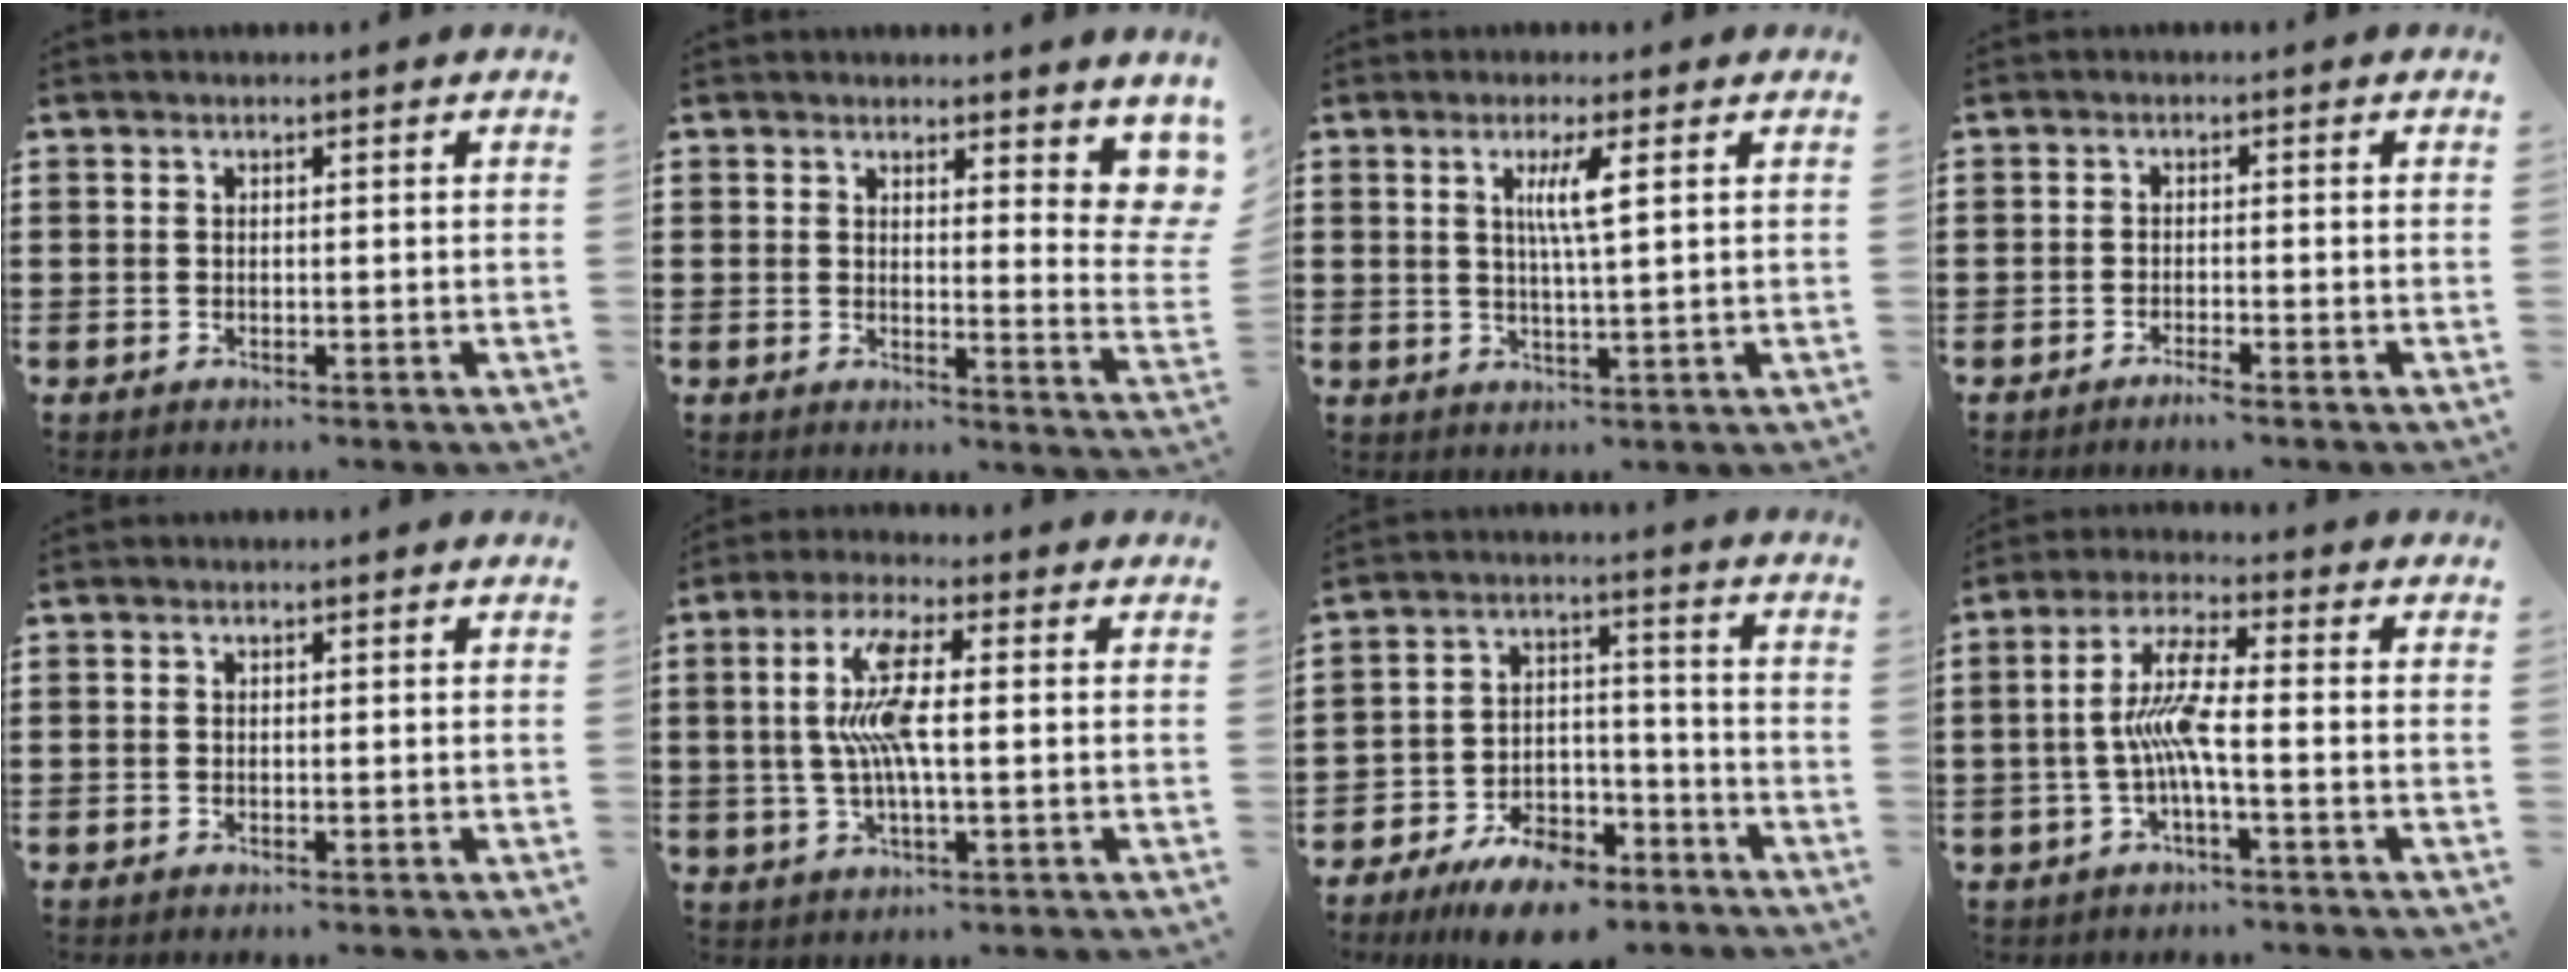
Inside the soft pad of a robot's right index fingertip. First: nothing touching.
{"total": 4.5, "force": [3.8, 1.1, 2.1], "torque": [-0.025, -0.020, 0.064]}
{"total": 4.2, "force": [1.2, -0.1, 4.0], "torque": [-0.082, -0.003, 0.017]}
{"total": 1.5, "force": [-1.3, -0.2, 0.8], "torque": [-0.013, -0.003, -0.024]}
{"total": 0.0}
{"total": 8.7, "force": [0.1, 2.2, 8.4], "torque": [-0.181, -0.005, -0.008]}
{"total": 9.0, "force": [-7.5, 3.5, 3.5], "torque": [-0.059, 0.033, -0.138]}
{"total": 7.1, "force": [-1.5, 1.1, 6.9], "torque": [-0.149, -0.006, -0.038]}